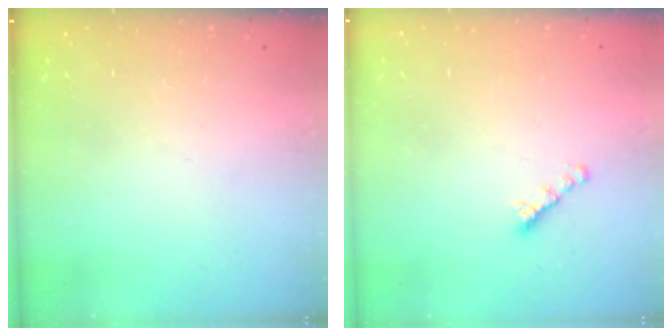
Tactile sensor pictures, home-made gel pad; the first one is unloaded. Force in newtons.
{"total": 2.7, "press": 2.6, "slide": 0.8}